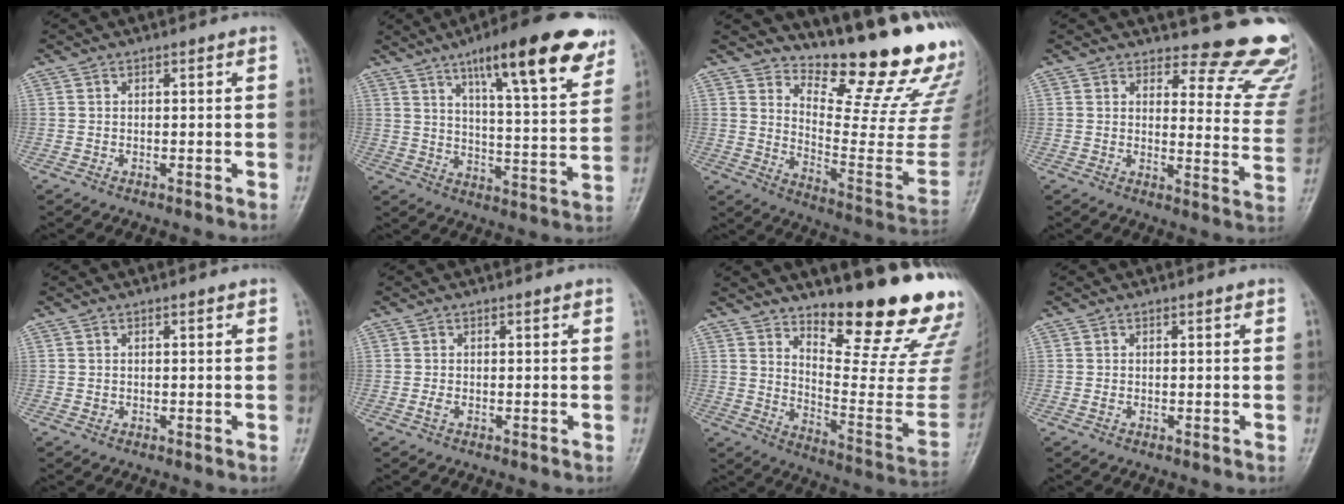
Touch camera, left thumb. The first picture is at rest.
{"total": 20.6, "force": [12.5, 4.7, 15.8], "torque": [-0.195, -0.044, 0.185]}
{"total": 20.9, "force": [17.4, 3.9, 10.8], "torque": [-0.122, -0.167, 0.249]}
{"total": 15.5, "force": [14.5, 4.6, 3.4], "torque": [0.014, -0.152, 0.144]}
{"total": 0.7, "force": [0.3, 0.5, 0.4], "torque": [-0.003, -0.001, 0.005]}
{"total": 1.0, "force": [0.1, 0.4, 0.9], "torque": [-0.020, 0.000, 0.003]}
{"total": 21.8, "force": [16.2, 5.1, 13.7], "torque": [-0.161, -0.128, 0.234]}
{"total": 0.7, "force": [0.2, 0.3, 0.6], "torque": [-0.014, 0.001, 0.003]}